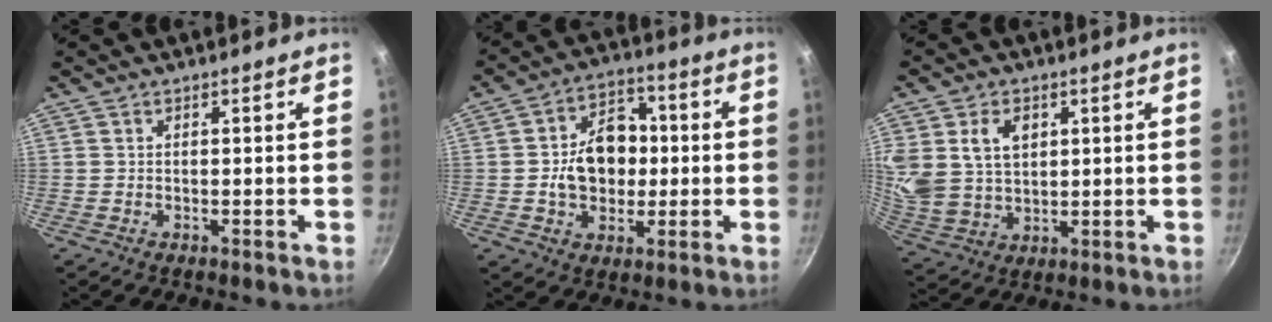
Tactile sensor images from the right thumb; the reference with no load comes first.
{"total": 12.5, "force": [-0.2, 9.5, 8.1], "torque": [-0.089, 0.019, -0.008]}
{"total": 12.7, "force": [3.9, 9.4, 7.7], "torque": [-0.143, -0.017, 0.086]}